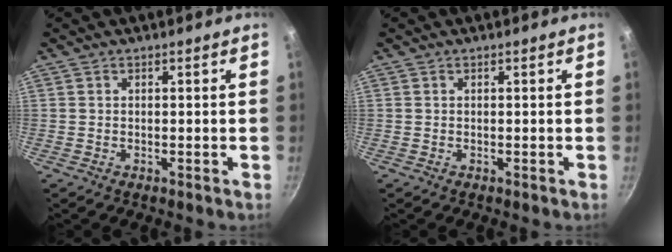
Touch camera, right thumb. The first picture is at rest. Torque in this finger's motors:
{"motor_torque": [0.00, 0.00, 0.01, -0.01, 0.00]}